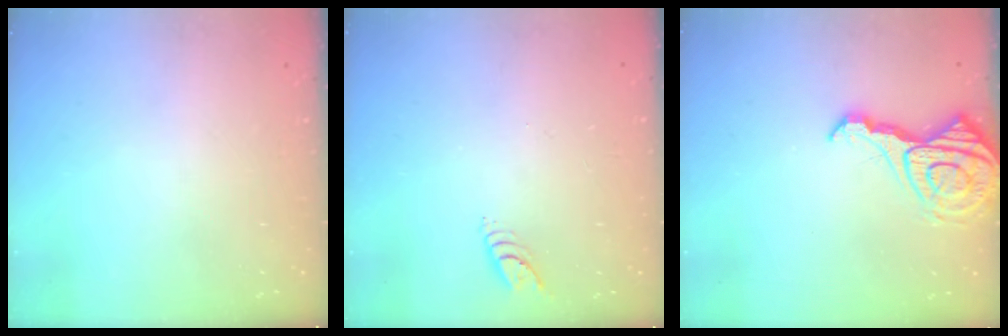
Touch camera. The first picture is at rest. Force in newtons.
{"total": 3.8, "press": 3.8, "slide": 0.4}
{"total": 12.8, "press": 12.8, "slide": 1.0}